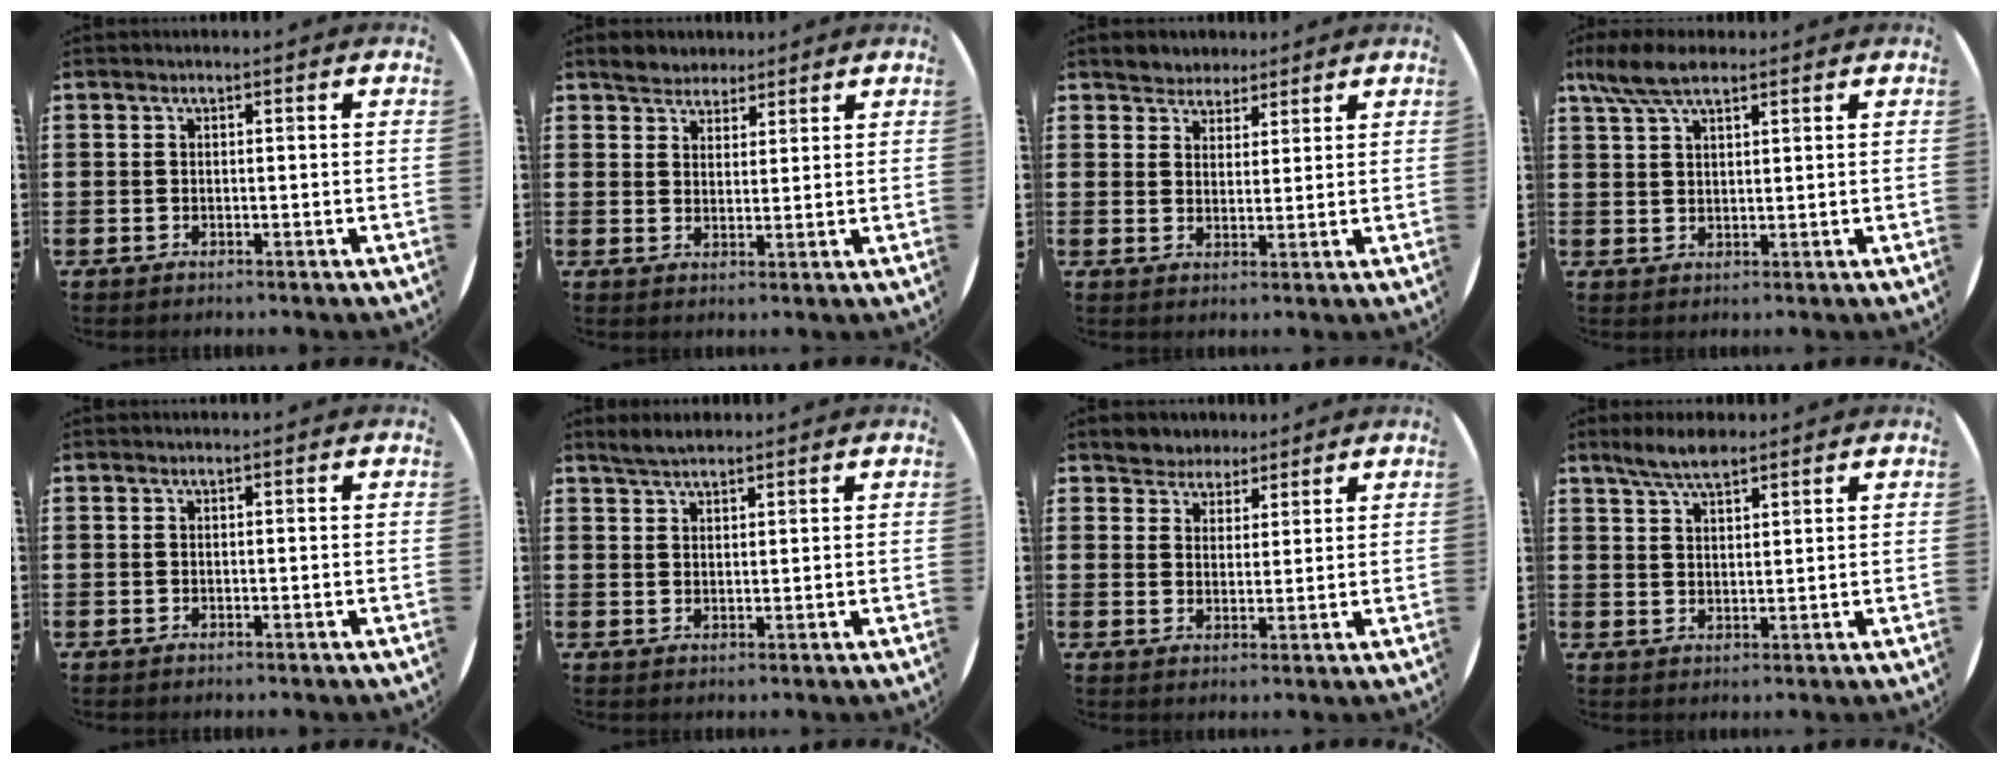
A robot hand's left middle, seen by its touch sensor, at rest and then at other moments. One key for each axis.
{"total": 3.5, "fx": 3.1, "fy": 1.5, "fz": -0.1, "tx": -0.008, "ty": 0.003, "tz": 0.060}
{"total": 3.4, "fx": 3.0, "fy": 1.5, "fz": -0.5, "tx": -0.003, "ty": -0.002, "tz": 0.058}
{"total": 5.7, "fx": 4.3, "fy": 1.9, "fz": 3.2, "tx": -0.073, "ty": -0.001, "tz": 0.079}
{"total": 0.0}
{"total": 2.7, "fx": 2.5, "fy": 0.7, "fz": 0.8, "tx": -0.019, "ty": 0.004, "tz": 0.047}
{"total": 4.0, "fx": 3.6, "fy": 1.7, "fz": -0.6, "tx": -0.005, "ty": -0.005, "tz": 0.069}
{"total": 4.8, "fx": 4.0, "fy": 1.4, "fz": 2.3, "tx": -0.045, "ty": -0.008, "tz": 0.071}